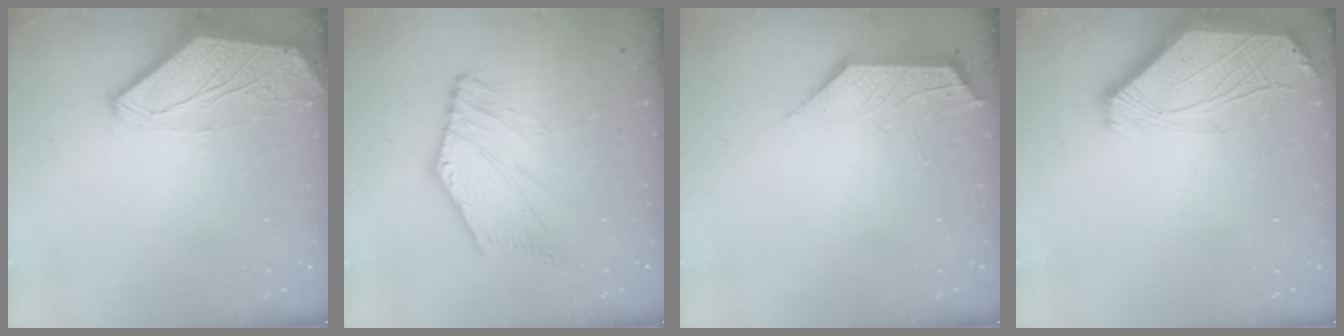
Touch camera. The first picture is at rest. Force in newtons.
{"total": 3.7, "press": 3.4, "slide": 1.4}
{"total": 2.2, "press": 2.2, "slide": 0.5}
{"total": 2.6, "press": 2.6, "slide": 0.6}